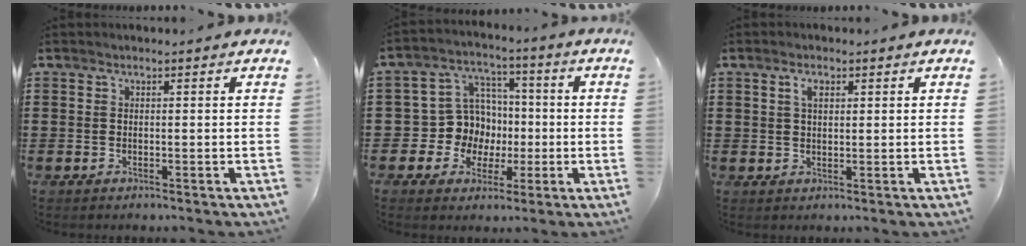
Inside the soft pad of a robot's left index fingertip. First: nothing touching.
{"total": 9.1, "force": [0.2, 8.9, 1.8], "torque": [-0.079, -0.002, 0.011]}
{"total": 2.1, "force": [1.1, 1.0, 1.6], "torque": [-0.036, 0.005, 0.018]}